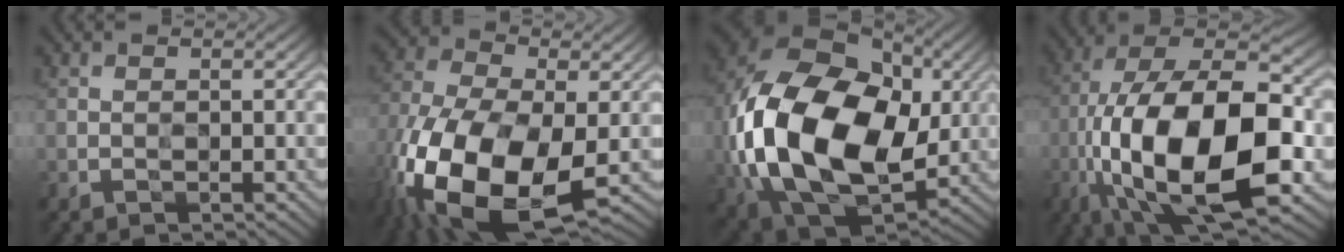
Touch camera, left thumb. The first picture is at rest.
{"total": 19.5, "force": [-7.2, 10.6, 14.7], "torque": [-0.334, -0.042, -0.122]}
{"total": 23.0, "force": [-0.8, 15.8, 16.8], "torque": [-0.430, -0.031, 0.008]}
{"total": 21.3, "force": [-5.4, 9.7, 18.2], "torque": [-0.362, -0.011, -0.083]}